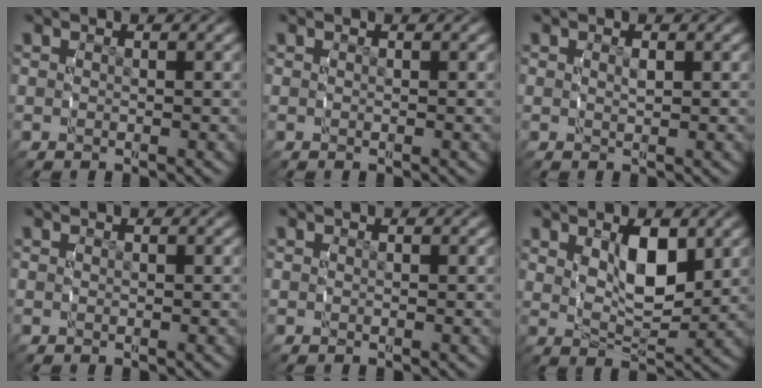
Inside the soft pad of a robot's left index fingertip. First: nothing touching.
{"total": 0.0}
{"total": 0.5, "force": [0.3, 0.1, 0.4], "torque": [-0.014, -0.003, 0.004]}
{"total": 0.0}
{"total": 0.0}
{"total": 4.4, "force": [1.6, 1.6, 3.7], "torque": [-0.058, -0.007, 0.032]}